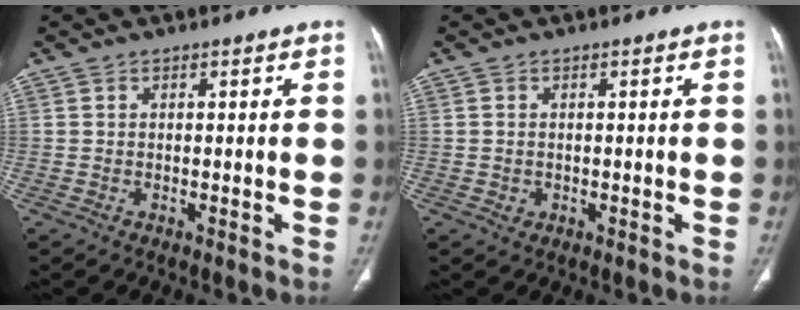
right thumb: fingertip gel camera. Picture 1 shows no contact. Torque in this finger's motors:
{"motor_torque": [0.02, 0.30, -0.31, 0.23, 0.04]}